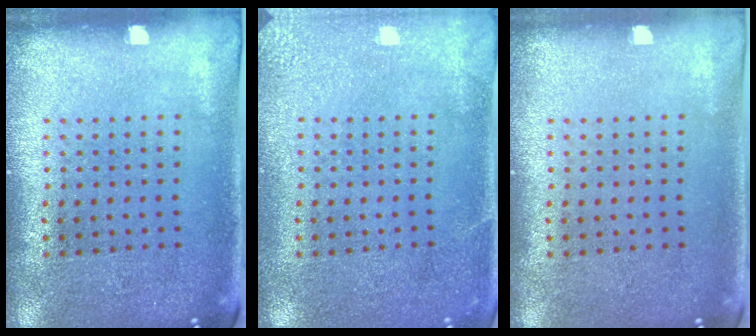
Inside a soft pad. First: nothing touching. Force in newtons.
{"total": 2.7, "press": 2.6, "slide": 0.2}
{"total": 0.0}